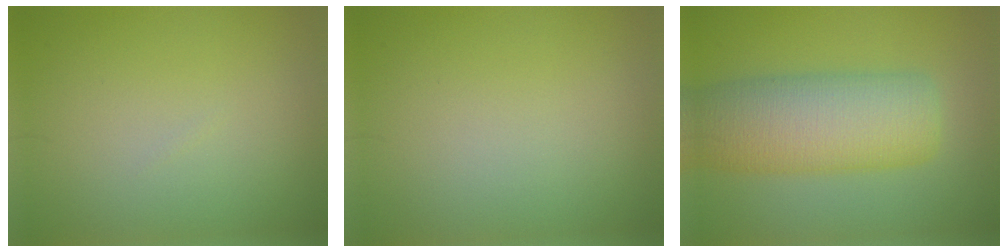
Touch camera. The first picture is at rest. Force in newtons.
{"total": 0.0}
{"total": 9.1, "press": 9.1, "slide": 0.3}